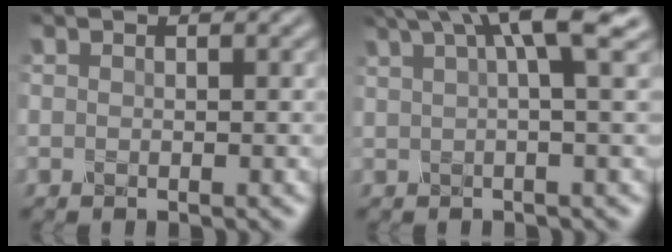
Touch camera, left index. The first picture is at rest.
{"total": 6.5, "force": [3.4, 0.5, 5.5], "torque": [-0.053, 0.023, 0.050]}